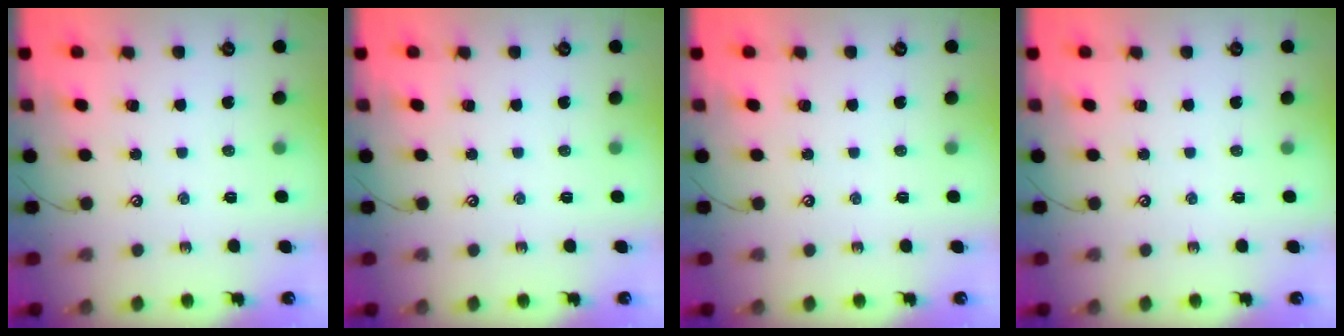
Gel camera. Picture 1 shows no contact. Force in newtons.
{"total": 0.0}
{"total": 0.0}
{"total": 0.0}